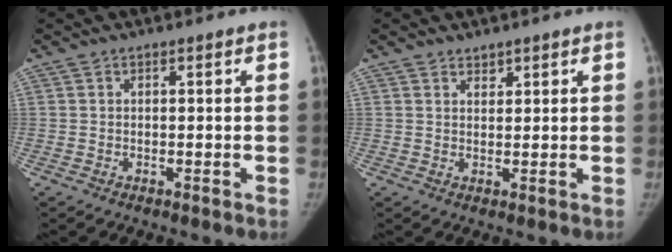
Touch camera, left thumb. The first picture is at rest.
{"total": 1.6, "force": [1.3, 0.9, 0.3], "torque": [0.009, -0.008, 0.019]}